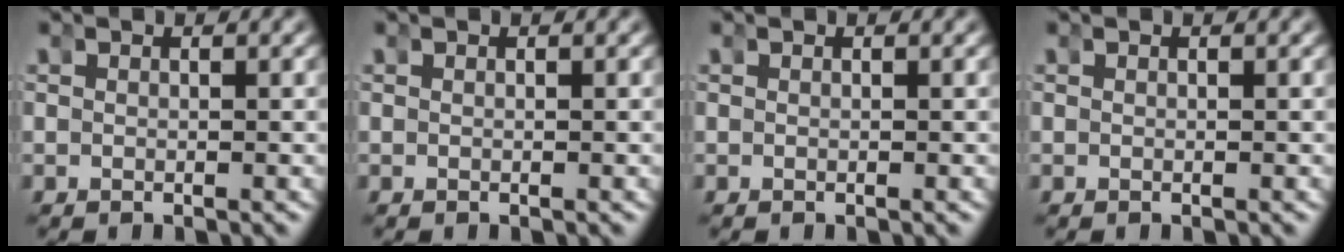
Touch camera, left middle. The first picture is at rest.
{"total": 0.0}
{"total": 0.0}
{"total": 0.0}